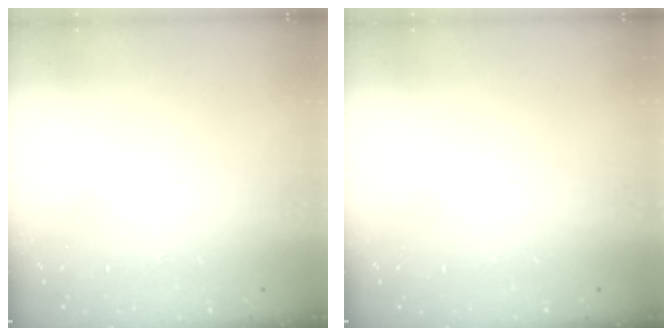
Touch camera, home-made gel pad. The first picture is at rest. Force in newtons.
{"total": 0.0}